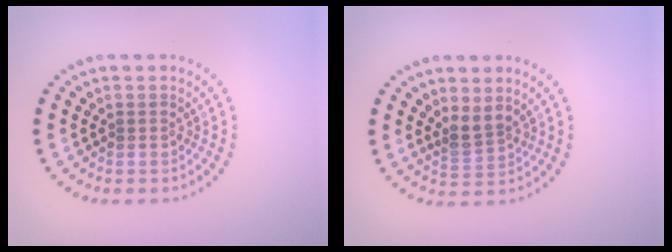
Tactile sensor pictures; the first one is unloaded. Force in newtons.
{"total": 2.2, "press": 1.7, "slide": 1.4}